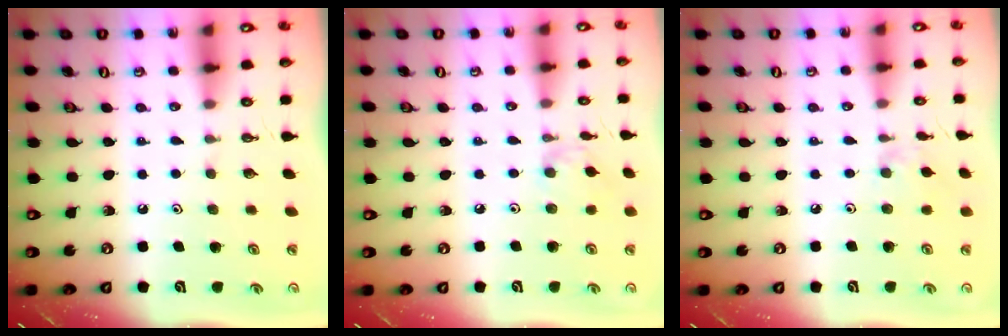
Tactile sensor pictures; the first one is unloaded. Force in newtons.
{"total": 4.8, "press": 4.8, "slide": 0.7}
{"total": 3.4, "press": 3.4, "slide": 0.5}